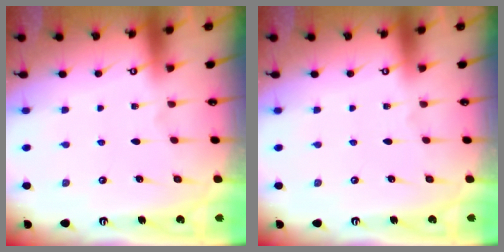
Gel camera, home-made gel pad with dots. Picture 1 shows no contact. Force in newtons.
{"total": 0.0}